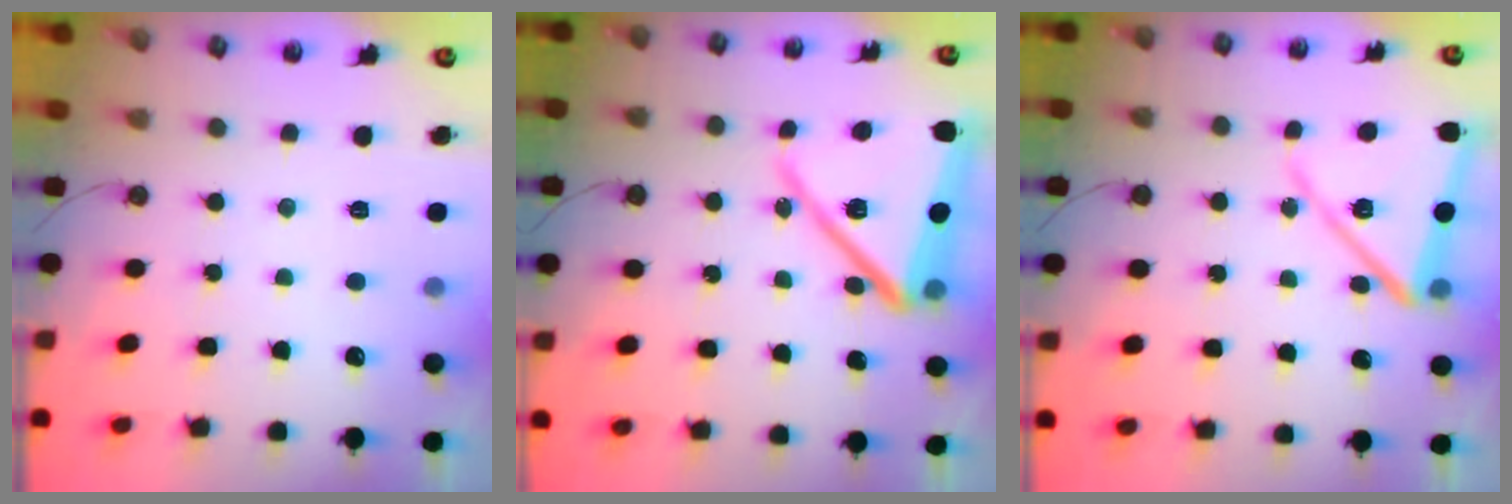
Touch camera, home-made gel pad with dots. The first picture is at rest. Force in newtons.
{"total": 21.8, "press": 21.7, "slide": 1.9}
{"total": 14.9, "press": 14.8, "slide": 1.2}